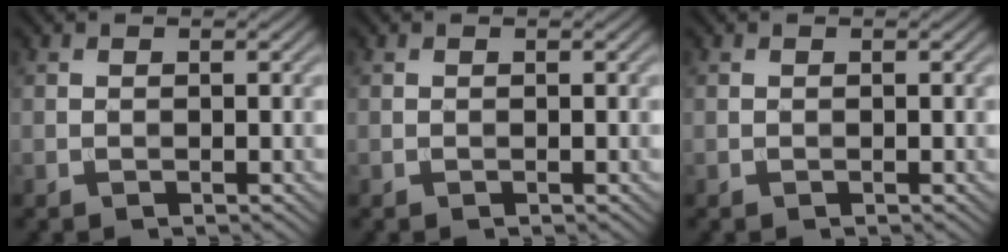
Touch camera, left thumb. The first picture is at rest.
{"total": 0.0}
{"total": 0.0}